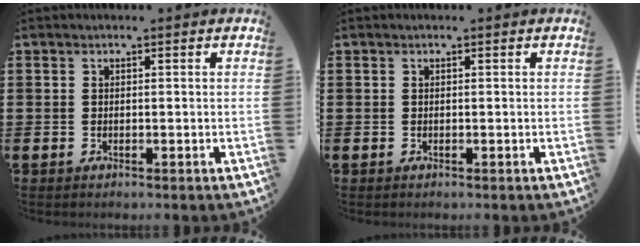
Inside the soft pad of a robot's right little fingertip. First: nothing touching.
{"total": 0.0}